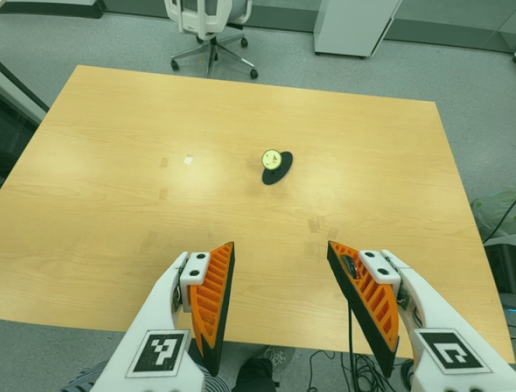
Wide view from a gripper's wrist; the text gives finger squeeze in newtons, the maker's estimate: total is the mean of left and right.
{"total": 0.0}